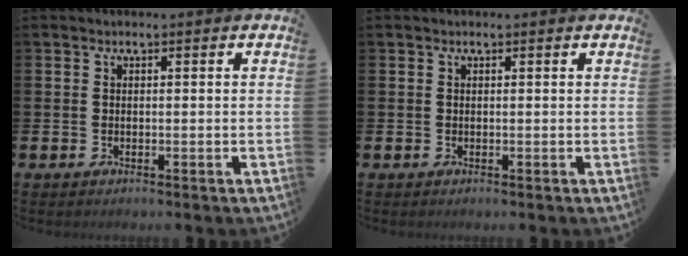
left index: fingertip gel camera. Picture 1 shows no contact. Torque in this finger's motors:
{"motor_torque": [0.99, -1.15, 0.07, 0.00]}